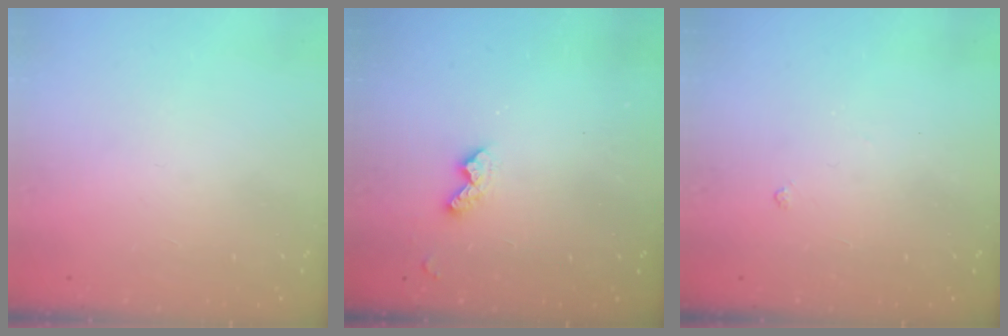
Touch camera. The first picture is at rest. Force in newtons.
{"total": 4.8, "press": 4.8, "slide": 0.7}
{"total": 2.9, "press": 2.8, "slide": 0.6}